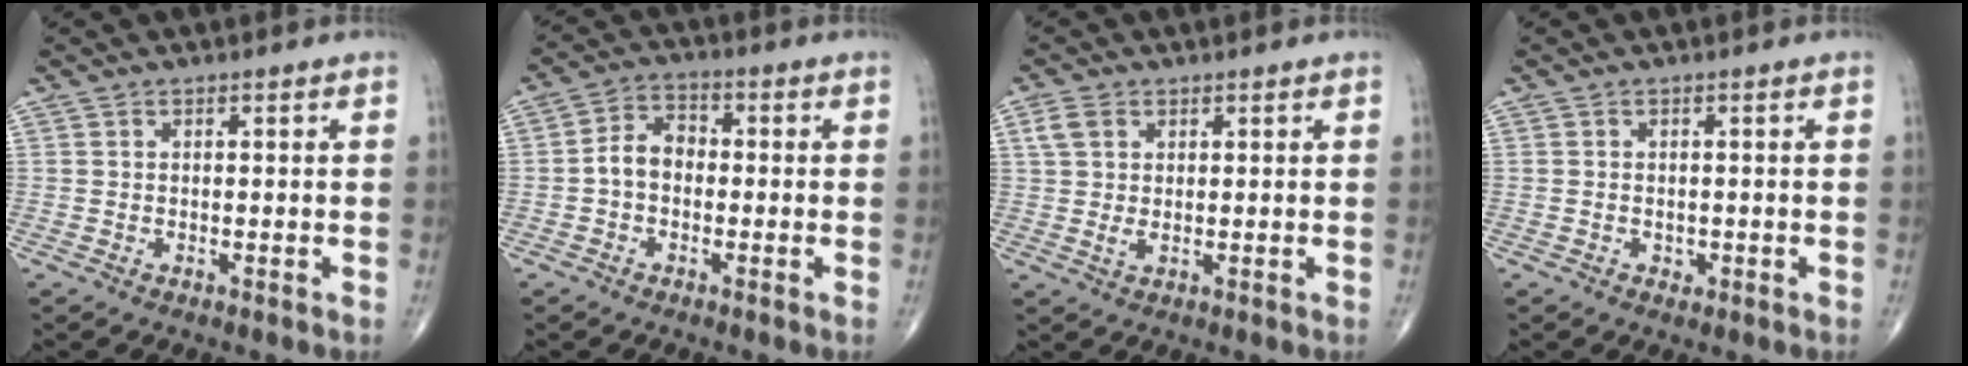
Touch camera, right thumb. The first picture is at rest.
{"total": 5.5, "force": [-1.0, 4.0, 3.7], "torque": [-0.047, 0.023, -0.032]}
{"total": 4.1, "force": [1.4, 2.7, 2.7], "torque": [-0.057, 0.002, 0.029]}
{"total": 1.1, "force": [-0.4, 0.8, 0.5], "torque": [-0.001, 0.002, -0.004]}